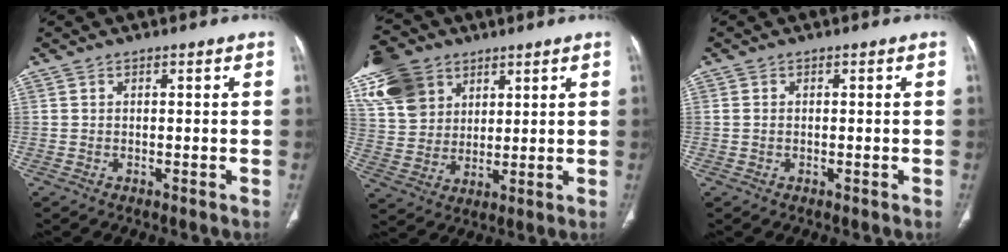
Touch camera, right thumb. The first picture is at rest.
{"total": 15.8, "force": [8.1, 11.5, 7.2], "torque": [-0.132, -0.004, 0.157]}
{"total": 0.7, "force": [-0.1, 0.5, 0.5], "torque": [-0.011, 0.001, -0.001]}